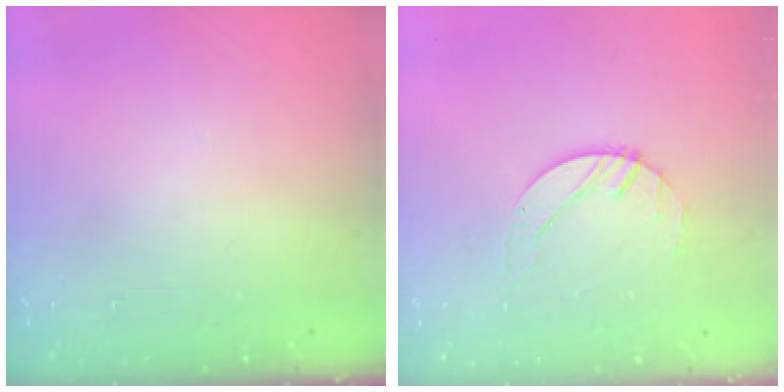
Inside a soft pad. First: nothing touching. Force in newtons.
{"total": 1.4, "press": 1.4, "slide": 0.2}